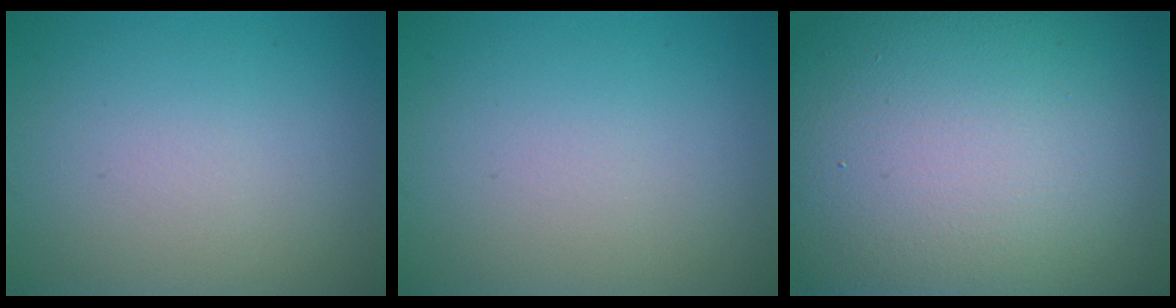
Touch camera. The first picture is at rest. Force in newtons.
{"total": 0.0}
{"total": 21.6, "press": 21.6, "slide": 1.3}